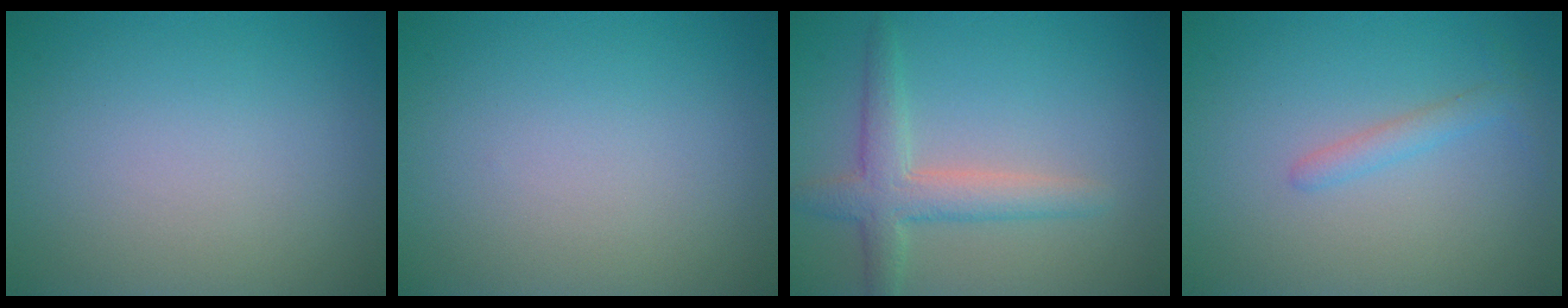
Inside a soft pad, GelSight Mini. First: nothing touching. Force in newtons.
{"total": 0.0}
{"total": 3.7, "press": 3.7, "slide": 0.1}
{"total": 1.4, "press": 1.4, "slide": 0.0}